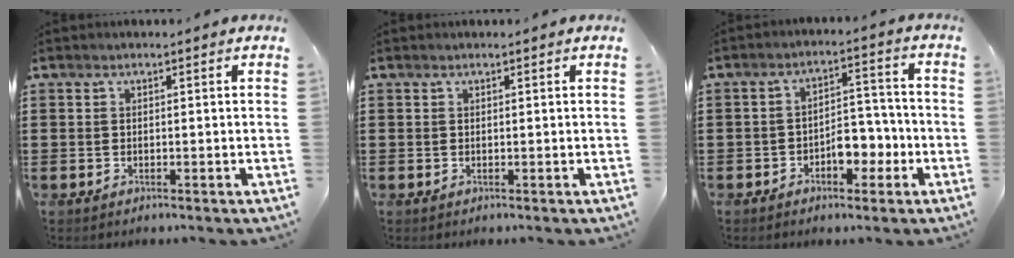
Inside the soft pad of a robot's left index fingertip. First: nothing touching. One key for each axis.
{"total": 0.0}
{"total": 5.8, "fx": -2.5, "fy": 3.3, "fz": 4.0, "tx": -0.062, "ty": 0.007, "tz": -0.049}